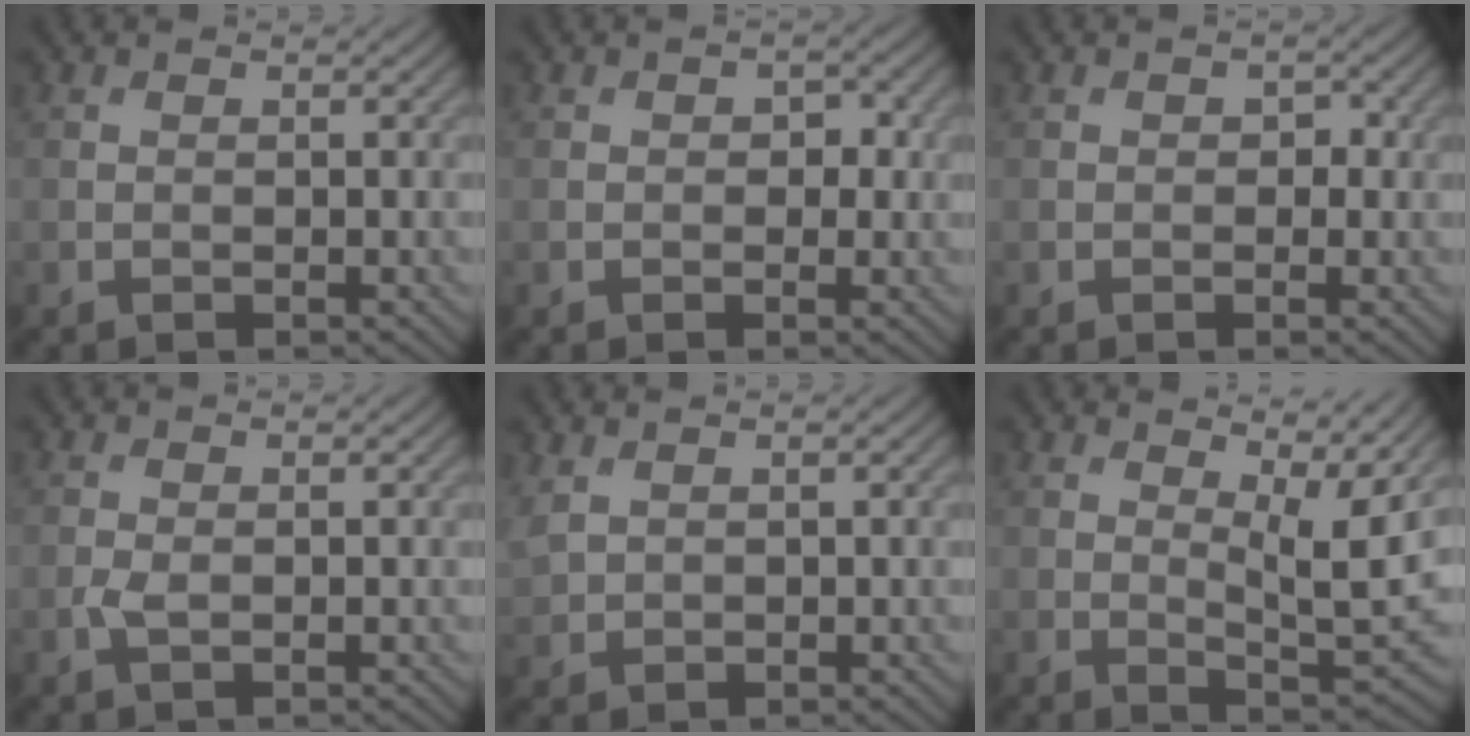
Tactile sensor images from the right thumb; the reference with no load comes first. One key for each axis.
{"total": 2.0, "fx": 0.0, "fy": 1.4, "fz": 1.4, "tx": -0.020, "ty": -0.004, "tz": -0.004}
{"total": 1.3, "fx": -0.1, "fy": 1.0, "fz": 0.8, "tx": -0.011, "ty": -0.005, "tz": -0.005}
{"total": 1.4, "fx": -0.3, "fy": 0.6, "fz": 1.2, "tx": -0.031, "ty": -0.001, "tz": -0.008}
{"total": 2.2, "fx": 1.4, "fy": 1.3, "fz": 1.2, "tx": -0.042, "ty": 0.005, "tz": 0.035}
{"total": 7.2, "fx": 3.6, "fy": 1.8, "fz": 5.9, "tx": -0.095, "ty": -0.005, "tz": 0.059}